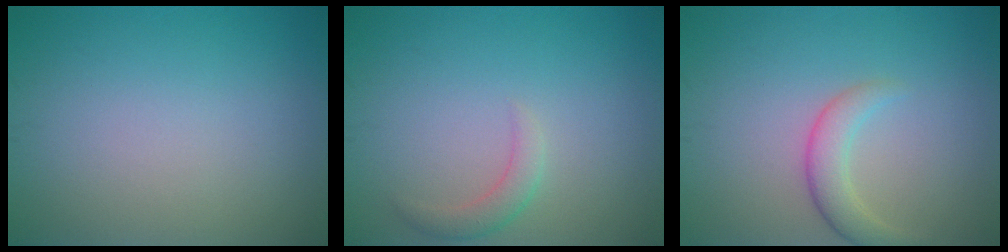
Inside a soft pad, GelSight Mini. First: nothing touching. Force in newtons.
{"total": 1.6, "press": 1.6, "slide": 0.1}
{"total": 2.6, "press": 2.6, "slide": 0.2}